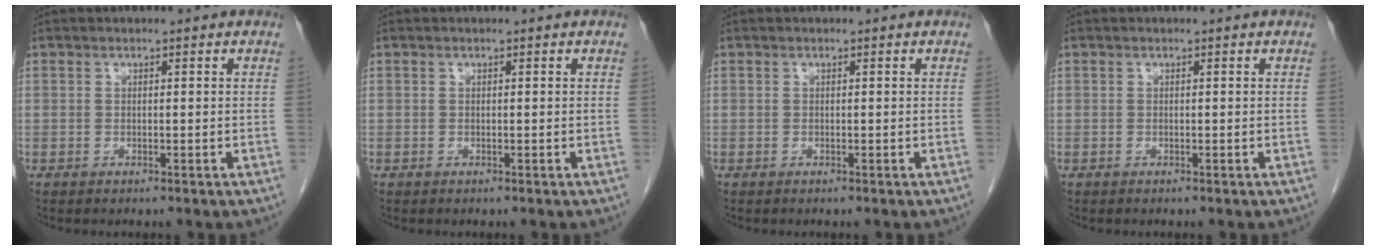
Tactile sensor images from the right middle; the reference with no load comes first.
{"total": 0.0}
{"total": 0.0}
{"total": 0.0}